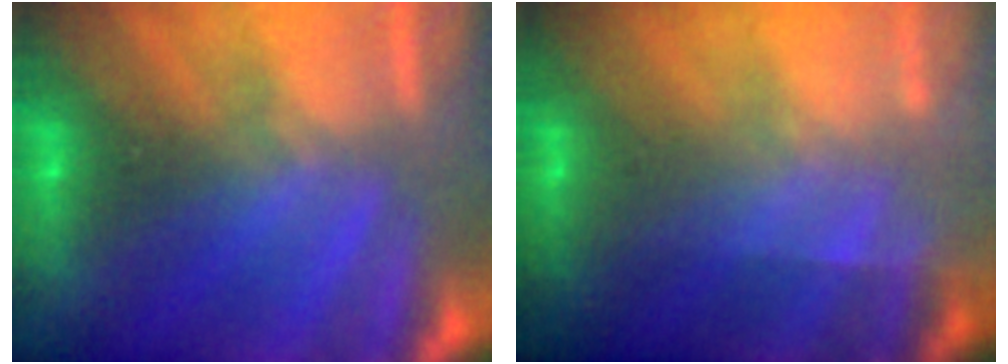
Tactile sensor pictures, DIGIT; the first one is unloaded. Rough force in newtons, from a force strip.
{"total": 1.8}